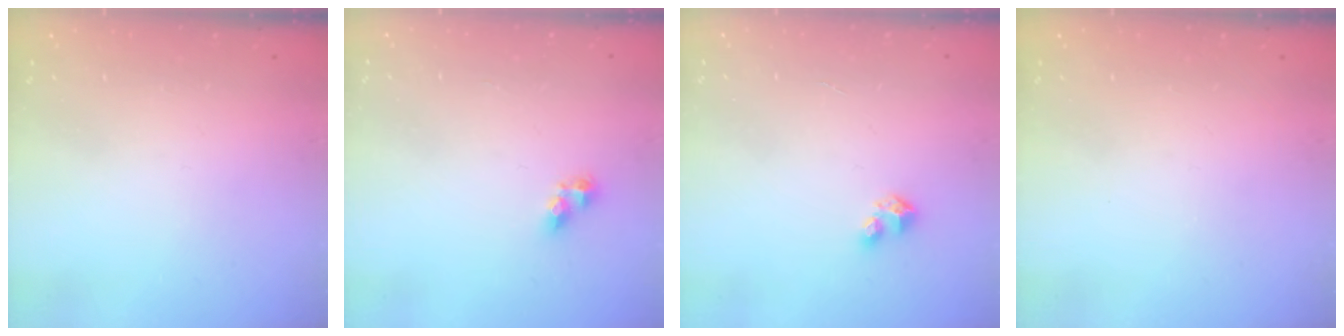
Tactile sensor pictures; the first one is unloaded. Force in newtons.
{"total": 5.3, "press": 5.2, "slide": 0.4}
{"total": 2.9, "press": 2.9, "slide": 0.3}
{"total": 0.0}